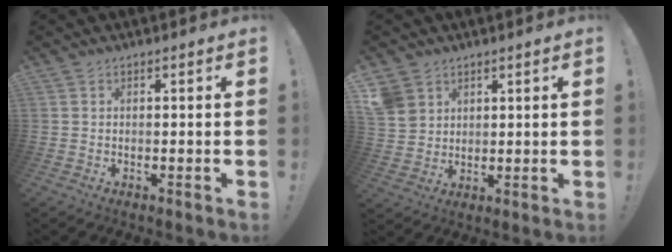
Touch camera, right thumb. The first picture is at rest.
{"total": 6.4, "force": [3.7, 5.0, 1.5], "torque": [-0.022, -0.021, 0.076]}